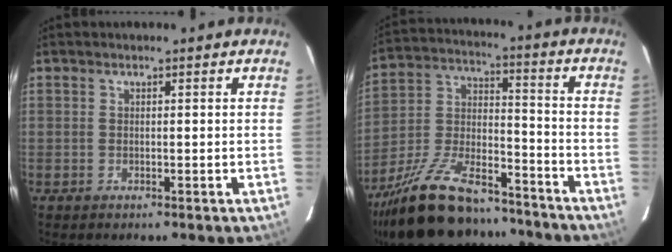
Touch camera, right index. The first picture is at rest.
{"total": 24.1, "force": [-18.7, 9.1, 12.3], "torque": [-0.247, 0.005, -0.296]}